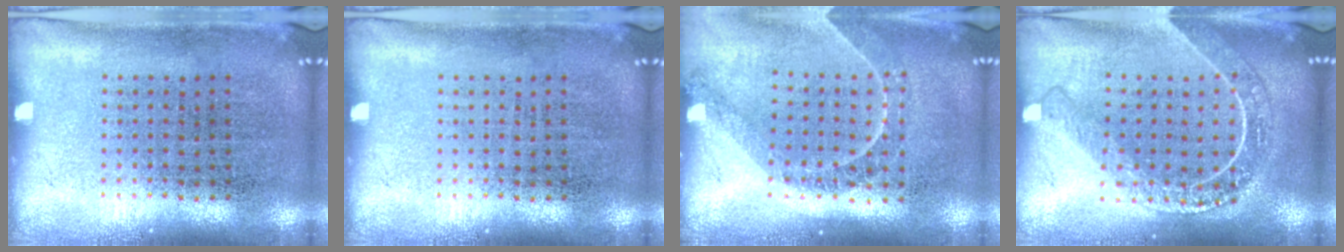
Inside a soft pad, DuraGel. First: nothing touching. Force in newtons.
{"total": 0.0}
{"total": 1.3, "press": 1.2, "slide": 0.4}
{"total": 1.9, "press": 1.7, "slide": 0.8}